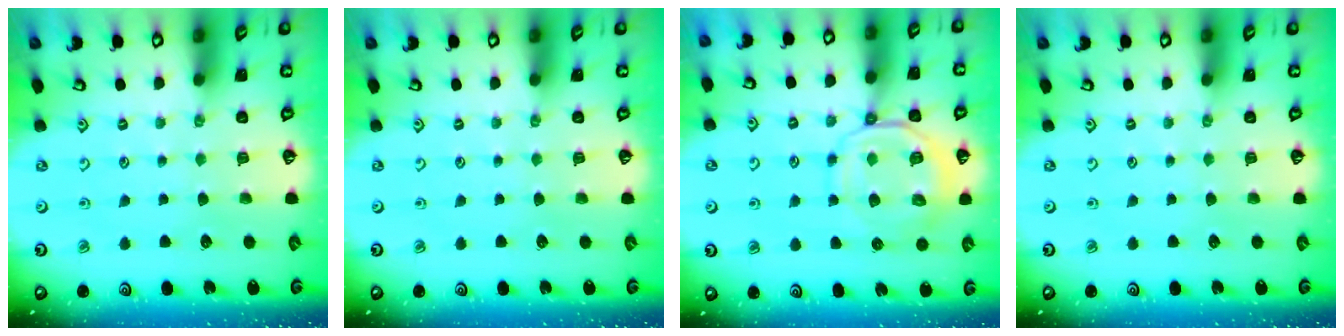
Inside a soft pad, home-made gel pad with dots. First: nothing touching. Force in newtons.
{"total": 0.0}
{"total": 10.4, "press": 10.4, "slide": 1.2}
{"total": 0.0}